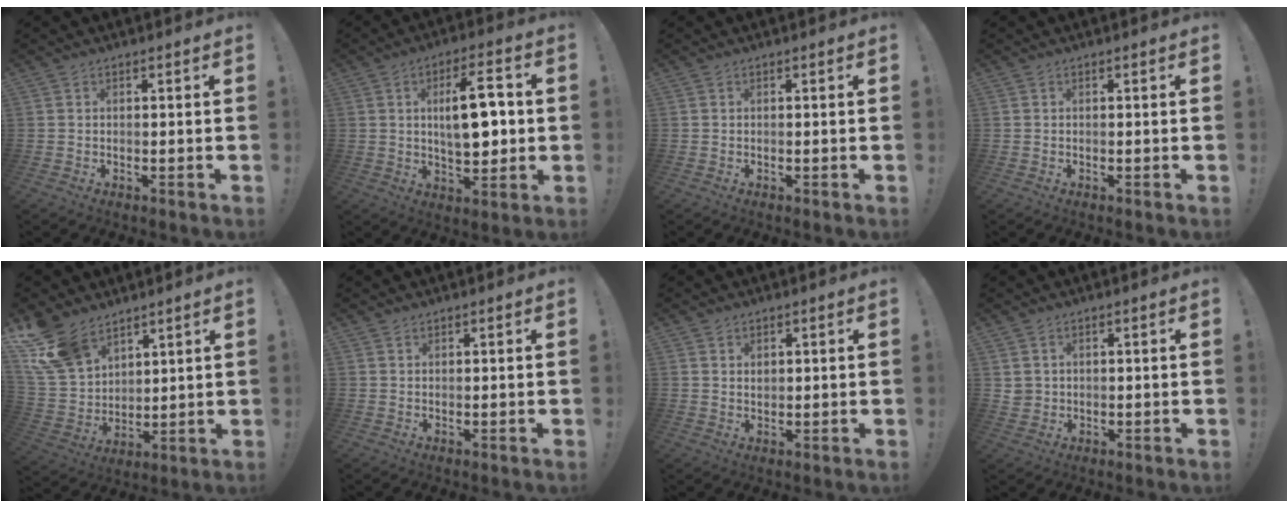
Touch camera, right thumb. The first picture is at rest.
{"total": 13.4, "force": [1.3, 5.9, 11.9], "torque": [-0.185, -0.002, 0.018]}
{"total": 0.0}
{"total": 0.0}
{"total": 15.2, "force": [10.8, 8.8, 6.3], "torque": [-0.134, -0.062, 0.211]}
{"total": 1.0, "force": [0.9, 0.5, 0.2], "torque": [0.000, -0.003, 0.017]}
{"total": 1.8, "force": [1.2, 1.2, 0.6], "torque": [0.001, -0.008, 0.018]}
{"total": 3.0, "force": [1.5, 2.4, 0.8], "torque": [-0.016, -0.001, 0.030]}